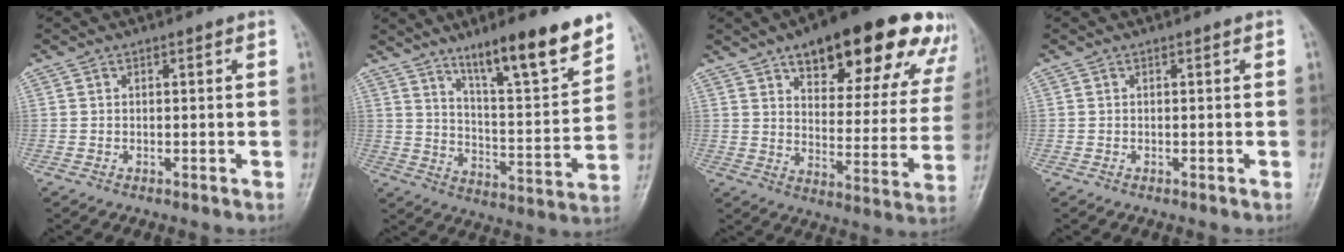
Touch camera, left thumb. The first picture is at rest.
{"total": 16.3, "force": [11.4, 2.8, 11.3], "torque": [-0.151, -0.070, 0.187]}
{"total": 27.4, "force": [16.7, 11.0, 18.8], "torque": [-0.209, -0.034, 0.226]}
{"total": 0.0}